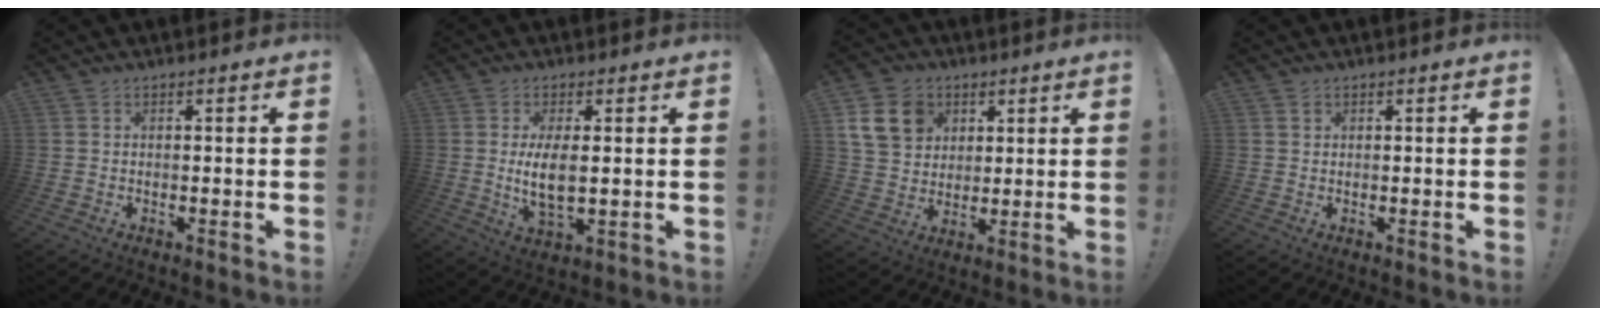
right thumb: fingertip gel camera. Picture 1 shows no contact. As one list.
[{"total": 7.9, "force": [0.5, 3.1, 7.2], "torque": [-0.137, -0.019, 0.005]}, {"total": 13.5, "force": [5.4, 10.7, 6.2], "torque": [-0.103, -0.019, 0.110]}, {"total": 0.7, "force": [0.5, 0.5, 0.2], "torque": [0.002, 0.000, 0.008]}]